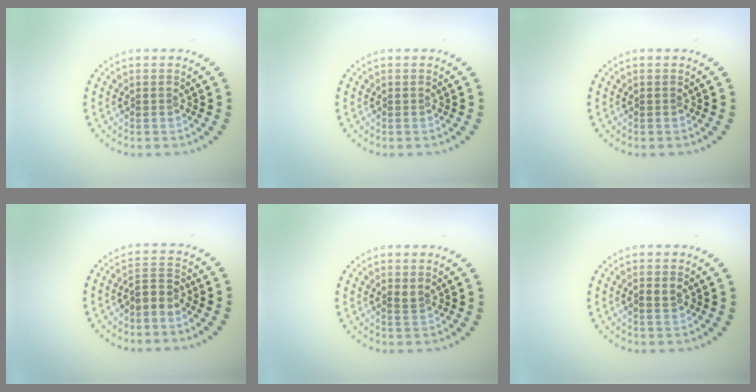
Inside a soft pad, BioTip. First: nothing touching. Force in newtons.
{"total": 0.0}
{"total": 0.0}
{"total": 2.0, "press": 1.4, "slide": 1.4}
{"total": 0.9, "press": 0.6, "slide": 0.6}
{"total": 1.0, "press": 1.0, "slide": 0.4}